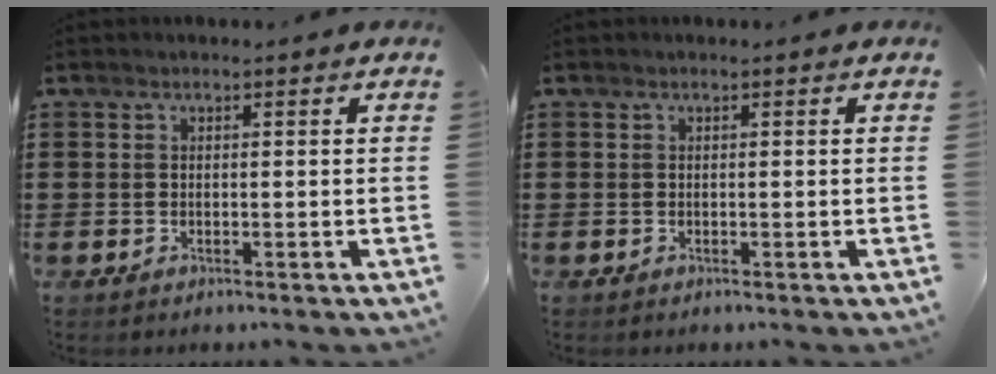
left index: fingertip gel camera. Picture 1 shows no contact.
{"total": 0.0}